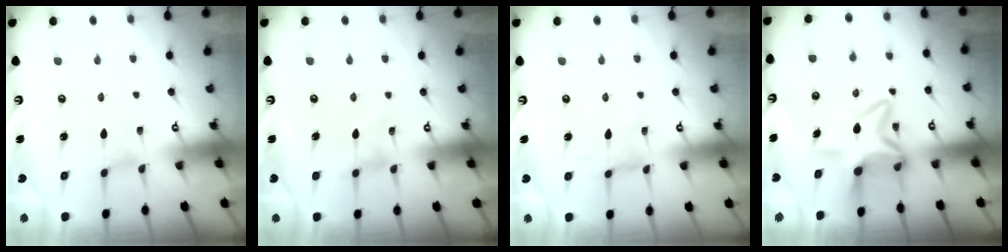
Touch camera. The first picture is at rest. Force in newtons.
{"total": 0.0}
{"total": 0.0}
{"total": 8.2, "press": 8.1, "slide": 1.3}